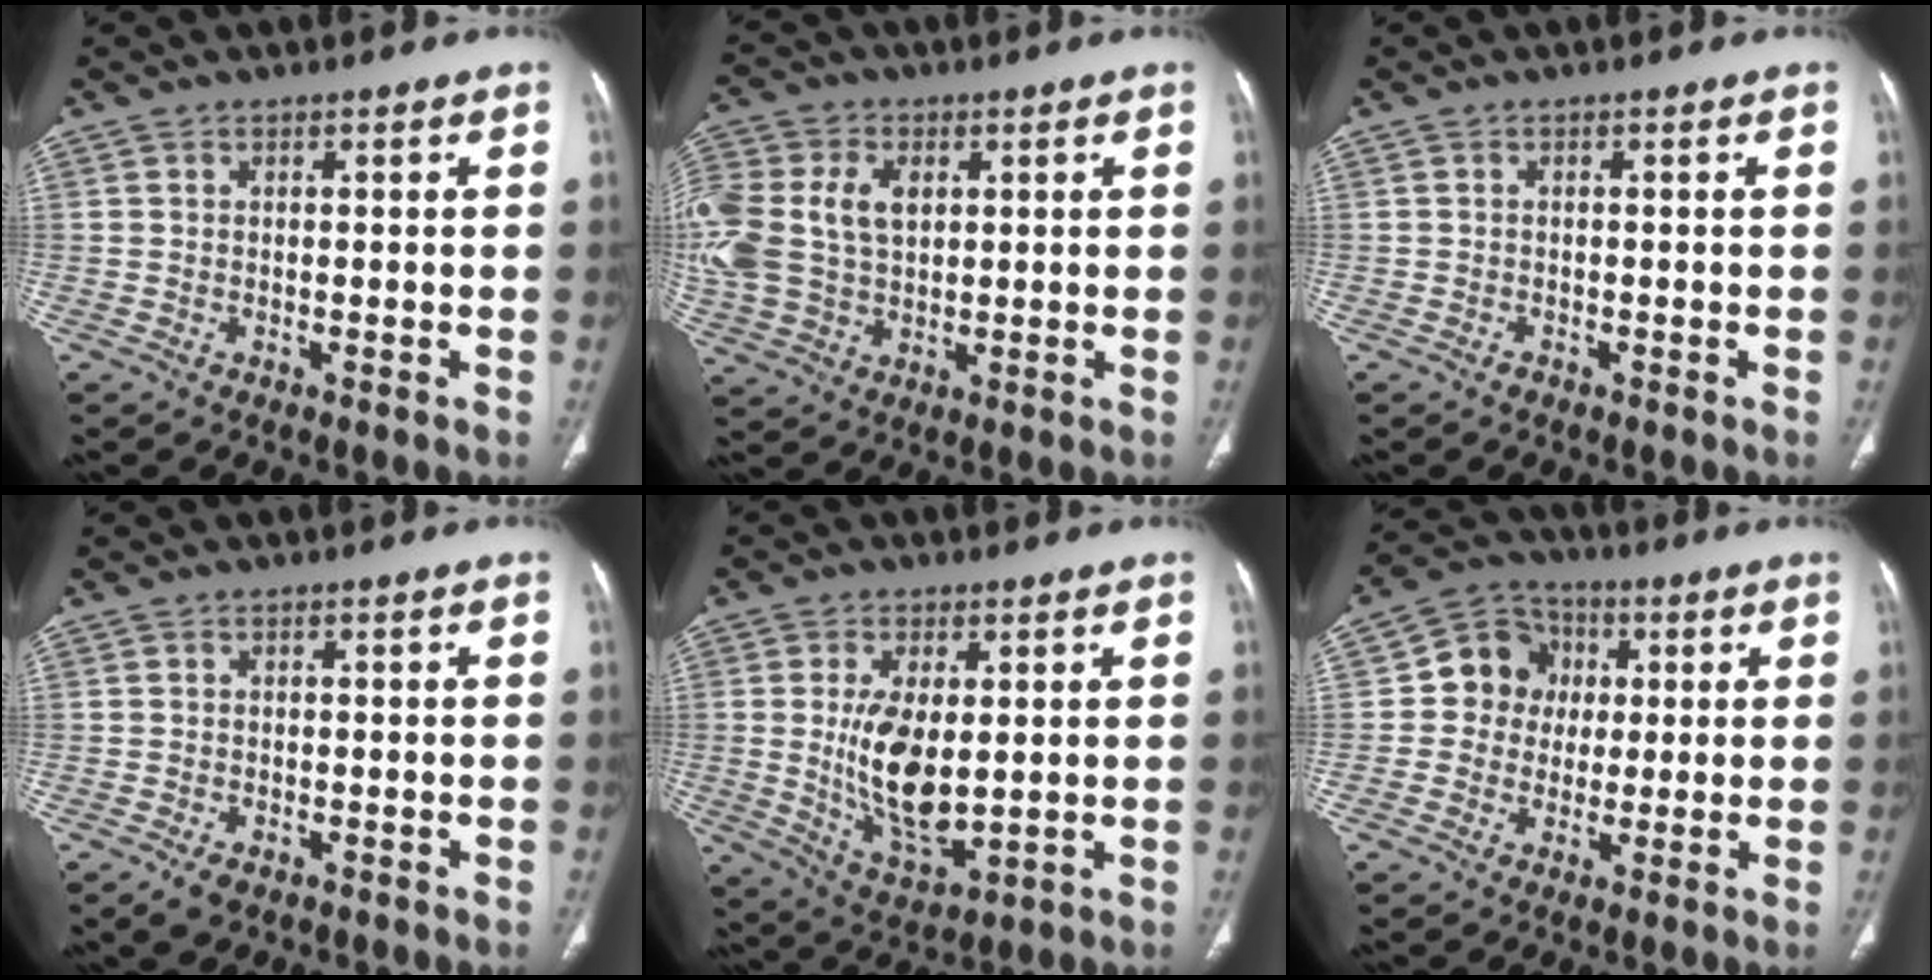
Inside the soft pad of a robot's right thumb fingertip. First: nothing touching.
{"total": 20.0, "force": [3.5, 14.4, 13.4], "torque": [-0.345, 0.024, 0.078]}
{"total": 0.5, "force": [-0.4, 0.3, 0.1], "torque": [-0.003, 0.000, -0.009]}
{"total": 2.8, "force": [-1.6, 1.6, 1.7], "torque": [-0.030, 0.000, -0.020]}
{"total": 12.0, "force": [0.5, 5.8, 10.5], "torque": [-0.183, -0.027, 0.023]}
{"total": 9.2, "force": [1.0, 8.4, 3.5], "torque": [-0.020, 0.014, 0.004]}